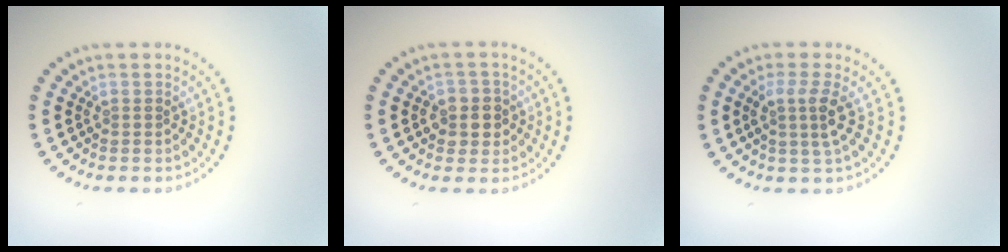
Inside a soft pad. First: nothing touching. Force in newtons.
{"total": 2.6, "press": 2.4, "slide": 1.0}
{"total": 2.7, "press": 1.9, "slide": 1.8}